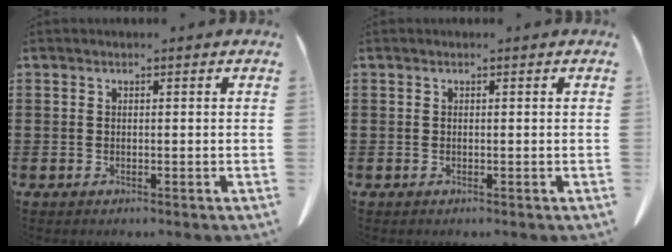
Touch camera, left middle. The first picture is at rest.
{"total": 0.0}